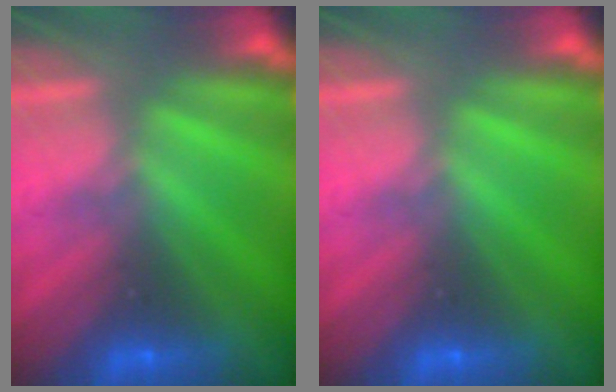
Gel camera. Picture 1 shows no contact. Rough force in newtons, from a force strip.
{"total": 0.0}